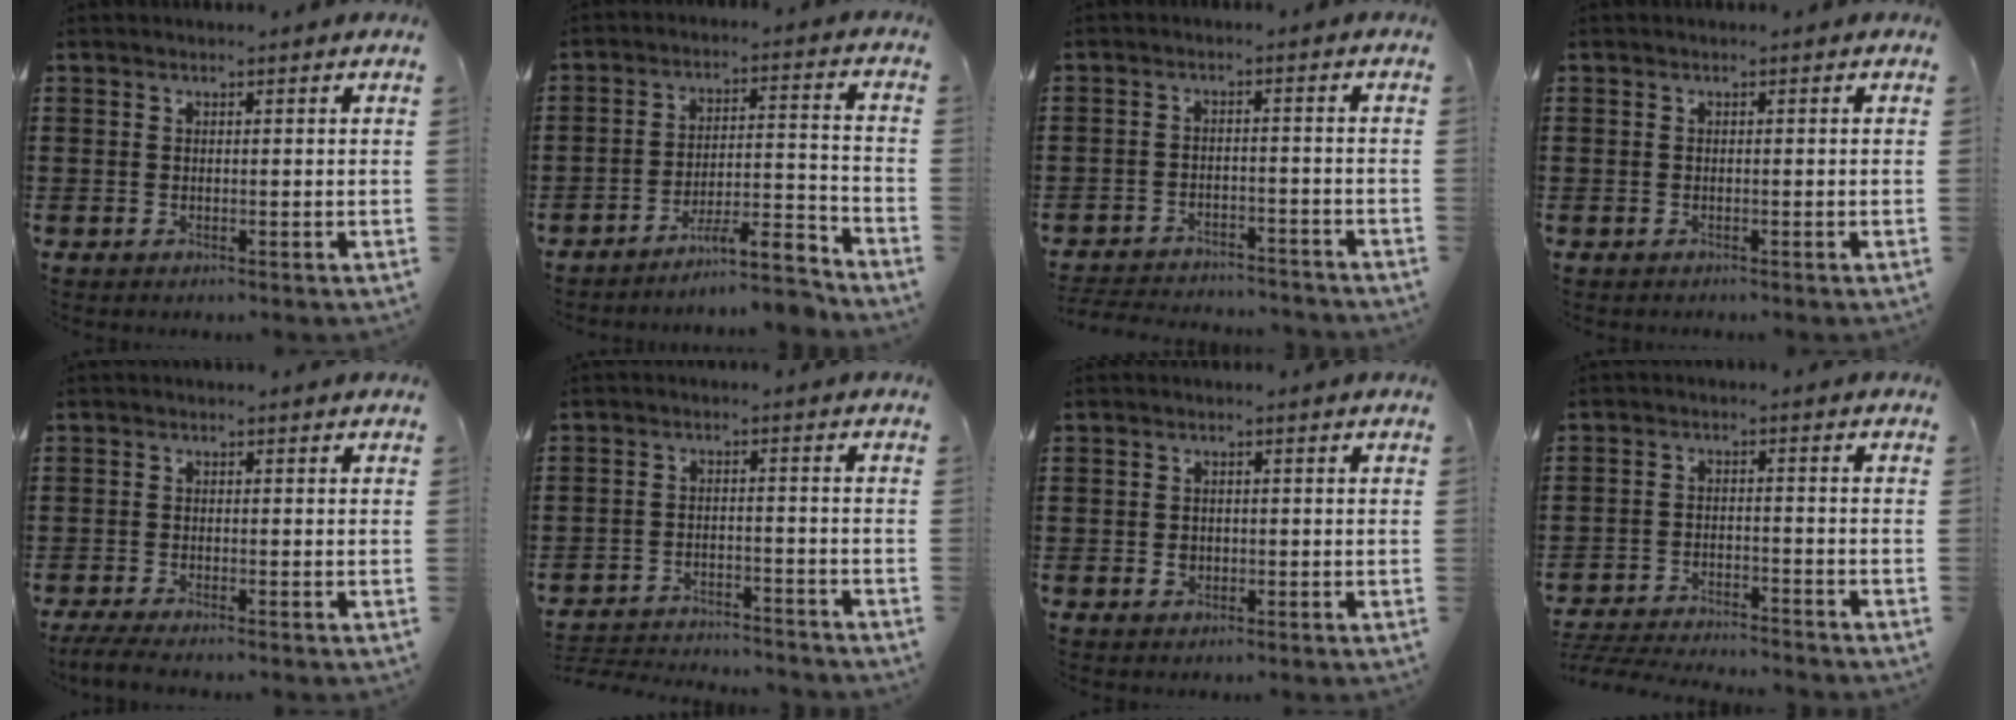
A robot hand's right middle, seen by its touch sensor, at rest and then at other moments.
{"total": 7.6, "force": [-6.9, 0.7, 3.2], "torque": [-0.051, 0.007, -0.132]}
{"total": 3.5, "force": [-3.5, 0.4, 0.1], "torque": [-0.006, 0.001, -0.075]}
{"total": 0.0}
{"total": 2.0, "force": [-1.7, 0.1, 1.0], "torque": [-0.023, -0.004, -0.034]}
{"total": 3.4, "force": [-3.3, 0.3, 0.2], "torque": [-0.009, 0.002, -0.071]}
{"total": 1.6, "force": [-0.3, 1.3, 0.8], "torque": [-0.017, 0.006, -0.007]}
{"total": 4.2, "force": [-4.1, 0.1, 0.5], "torque": [-0.019, -0.002, -0.087]}